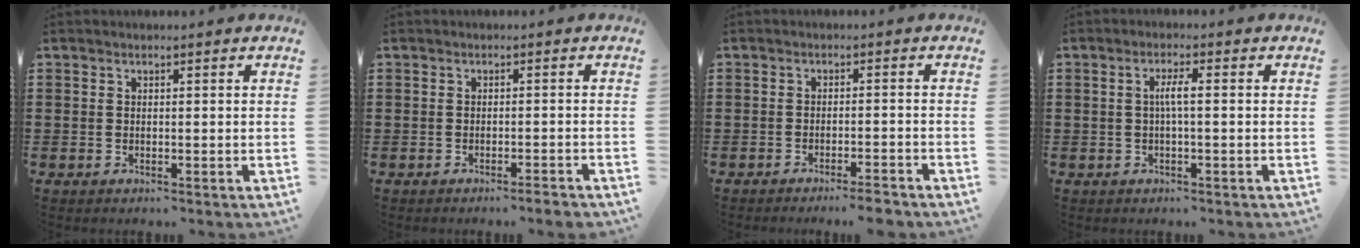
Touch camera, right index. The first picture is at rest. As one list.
[{"total": 1.5, "force": [-1.3, 0.0, 0.7], "torque": [-0.012, -0.002, -0.025]}, {"total": 2.7, "force": [-2.5, -0.4, 1.1], "torque": [-0.021, -0.003, -0.048]}, {"total": 2.7, "force": [-0.2, 0.3, 2.7], "torque": [-0.051, -0.001, -0.007]}]